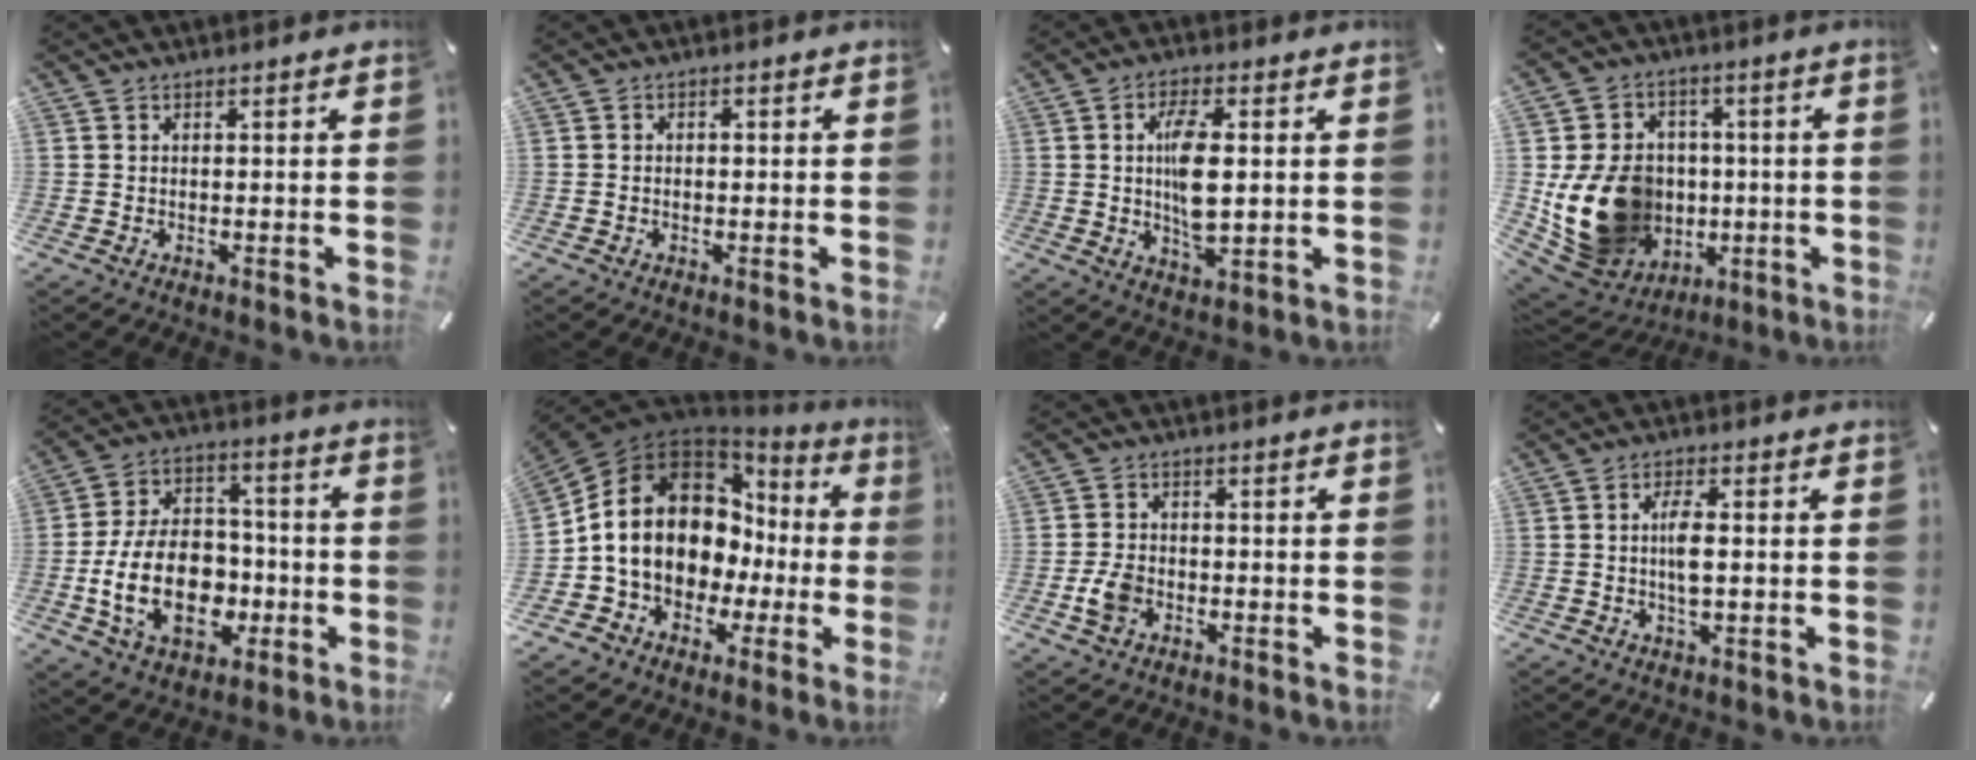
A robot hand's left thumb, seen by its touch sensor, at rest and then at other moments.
{"total": 1.0, "force": [-0.3, 0.7, 0.6], "torque": [-0.012, 0.003, -0.006]}
{"total": 9.5, "force": [1.1, 3.9, 8.7], "torque": [-0.183, -0.011, 0.007]}
{"total": 17.3, "force": [-1.6, 14.8, 8.8], "torque": [-0.168, 0.007, -0.011]}
{"total": 20.2, "force": [-4.7, 13.8, 14.0], "torque": [-0.276, 0.016, -0.073]}
{"total": 17.1, "force": [2.2, 13.5, 10.2], "torque": [-0.199, -0.024, 0.044]}
{"total": 5.0, "force": [-1.6, 3.7, 3.0], "torque": [-0.069, 0.004, -0.031]}
{"total": 5.0, "force": [0.2, 1.4, 4.8], "torque": [-0.105, -0.005, -0.003]}